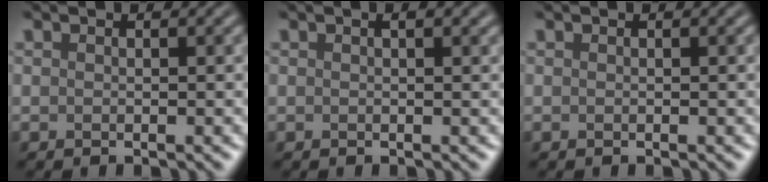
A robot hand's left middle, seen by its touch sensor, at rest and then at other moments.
{"total": 0.9, "force": [0.5, 0.2, 0.8], "torque": [-0.011, 0.003, 0.008]}
{"total": 0.0}